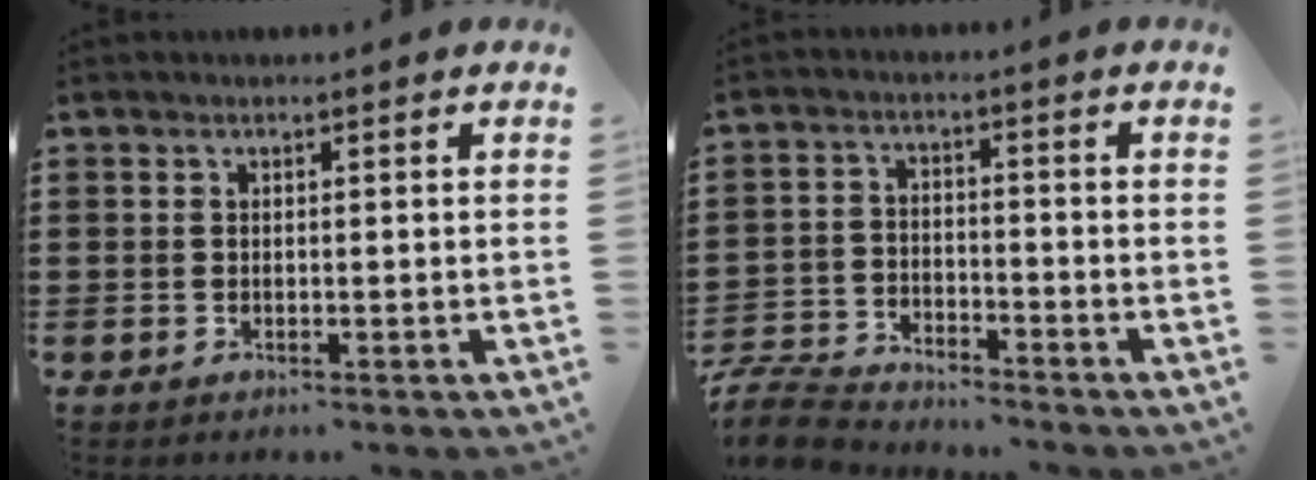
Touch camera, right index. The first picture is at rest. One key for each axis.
{"total": 5.9, "fx": -5.8, "fy": 0.9, "fz": 0.9, "tx": -0.038, "ty": 0.002, "tz": -0.120}